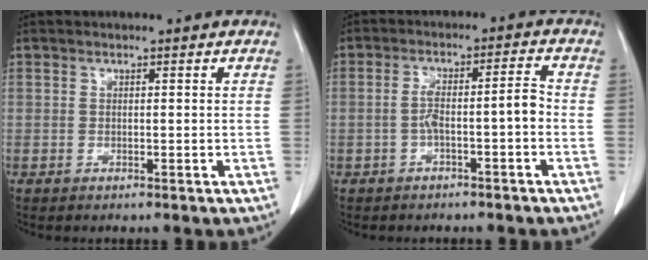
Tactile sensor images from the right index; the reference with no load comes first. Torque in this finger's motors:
{"motor_torque": [0.25, -0.18, 0.14, 0.06]}